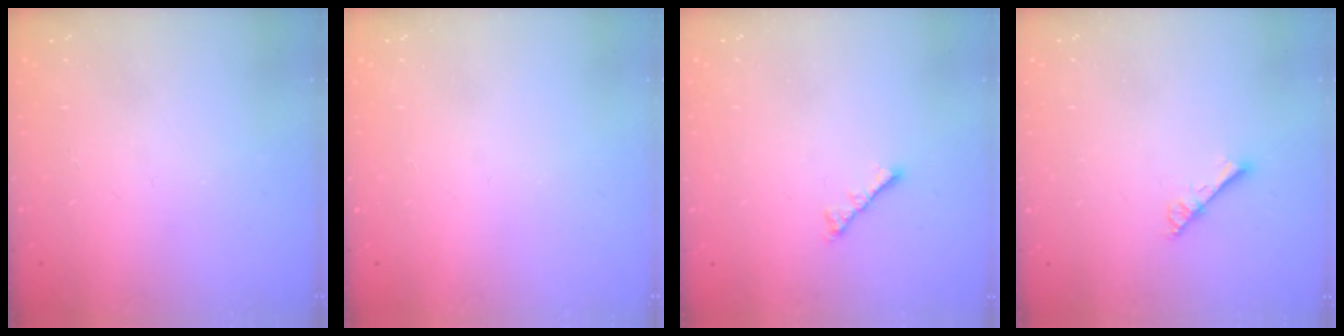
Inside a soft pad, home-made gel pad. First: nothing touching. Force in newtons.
{"total": 0.0}
{"total": 3.4, "press": 3.4, "slide": 0.6}
{"total": 4.1, "press": 4.0, "slide": 0.5}